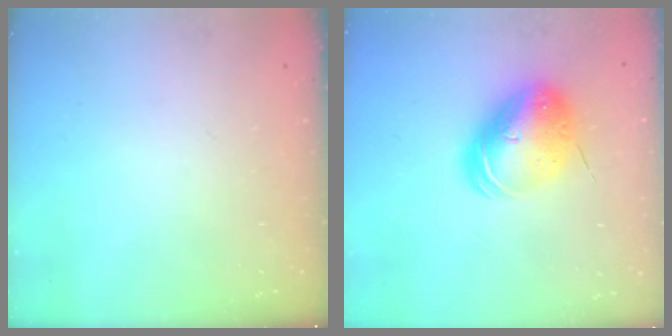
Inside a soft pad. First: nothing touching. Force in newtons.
{"total": 11.5, "press": 11.3, "slide": 2.0}